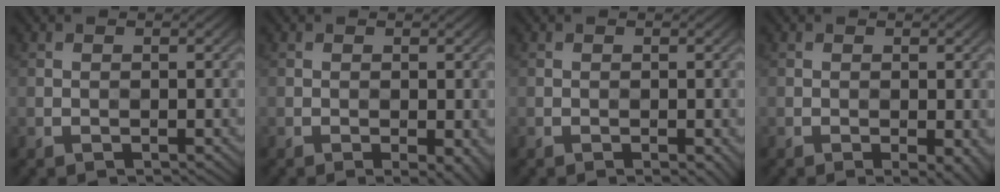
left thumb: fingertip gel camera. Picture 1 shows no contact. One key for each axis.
{"total": 2.0, "fx": -0.6, "fy": 0.5, "fz": 1.9, "tx": -0.028, "ty": -0.005, "tz": -0.006}
{"total": 0.9, "fx": -0.2, "fy": 0.1, "fz": 0.8, "tx": -0.015, "ty": -0.003, "tz": -0.003}
{"total": 2.1, "fx": -0.6, "fy": 0.4, "fz": 1.9, "tx": -0.028, "ty": -0.006, "tz": -0.006}